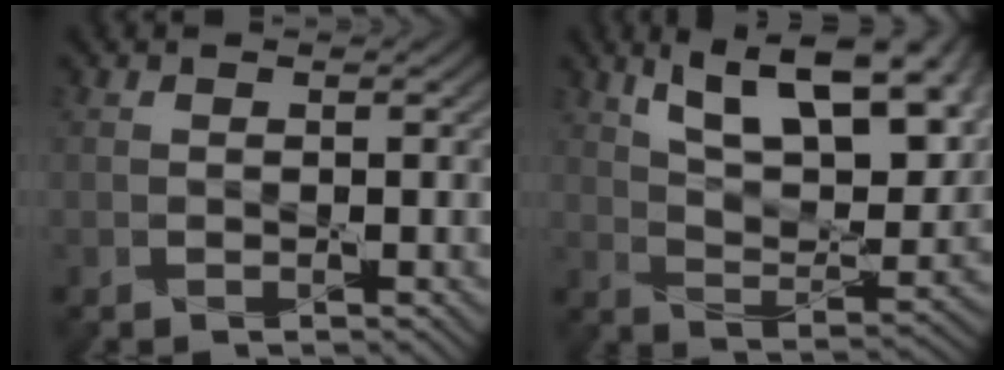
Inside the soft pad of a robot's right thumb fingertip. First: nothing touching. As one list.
[{"total": 16.2, "force": [8.8, 6.8, 11.8], "torque": [-0.201, 0.007, 0.140]}]